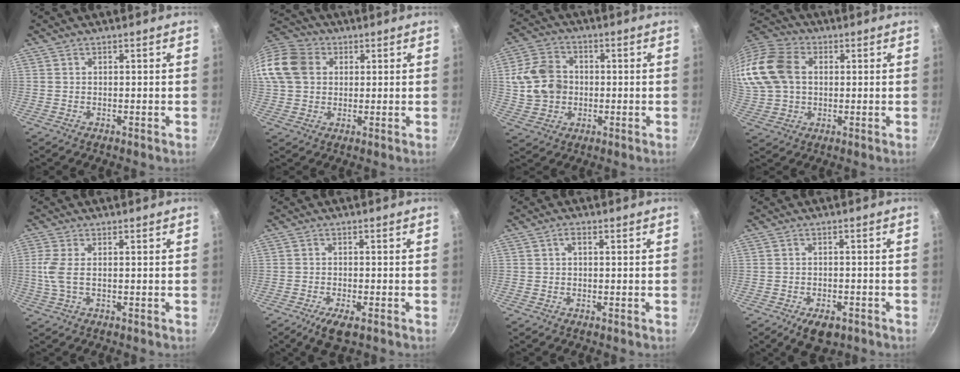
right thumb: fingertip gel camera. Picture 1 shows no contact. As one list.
[{"total": 16.3, "force": [3.3, 13.4, 8.7], "torque": [-0.184, 0.031, 0.047]}, {"total": 11.3, "force": [0.3, 9.3, 6.4], "torque": [-0.097, 0.014, 0.004]}, {"total": 19.5, "force": [3.1, 14.7, 12.3], "torque": [-0.274, 0.027, 0.051]}, {"total": 4.6, "force": [-0.1, 1.8, 4.3], "torque": [-0.109, 0.003, -0.006]}, {"total": 5.2, "force": [-2.9, 1.7, 3.9], "torque": [-0.077, 0.008, -0.052]}, {"total": 1.4, "force": [0.1, 0.9, 1.1], "torque": [-0.021, 0.006, -0.001]}, {"total": 6.3, "force": [-3.6, 3.4, 3.9], "torque": [-0.053, 0.018, -0.046]}]